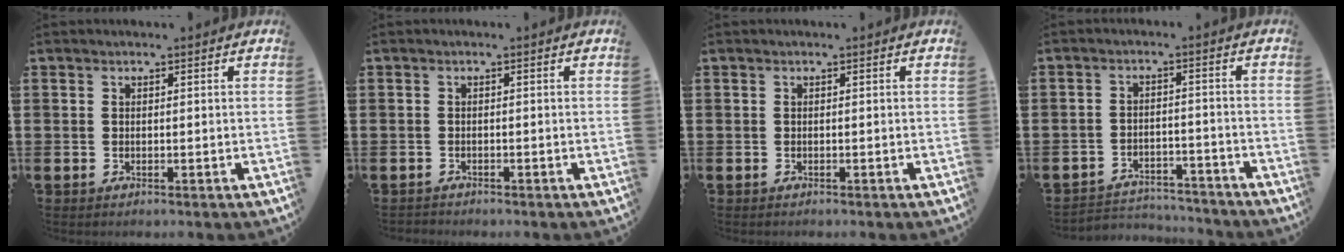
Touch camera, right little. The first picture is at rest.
{"total": 0.5, "force": [-0.5, 0.1, -0.1], "torque": [0.000, 0.000, -0.011]}
{"total": 0.0}
{"total": 3.3, "force": [-3.3, 0.6, 0.2], "torque": [-0.009, 0.006, -0.070]}